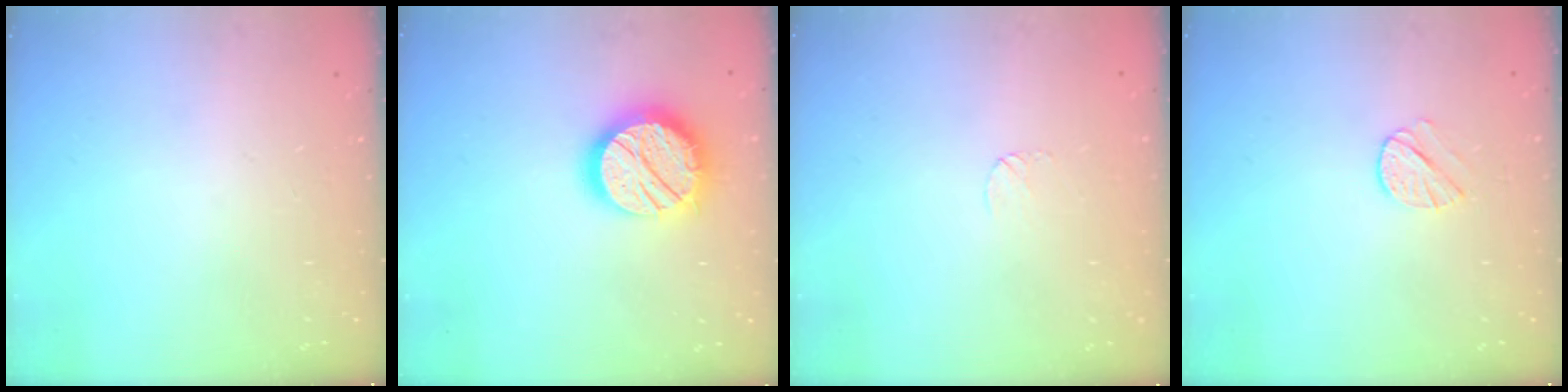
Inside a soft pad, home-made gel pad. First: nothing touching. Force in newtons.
{"total": 18.2, "press": 18.2, "slide": 1.1}
{"total": 4.0, "press": 4.0, "slide": 0.3}
{"total": 6.9, "press": 6.8, "slide": 0.7}